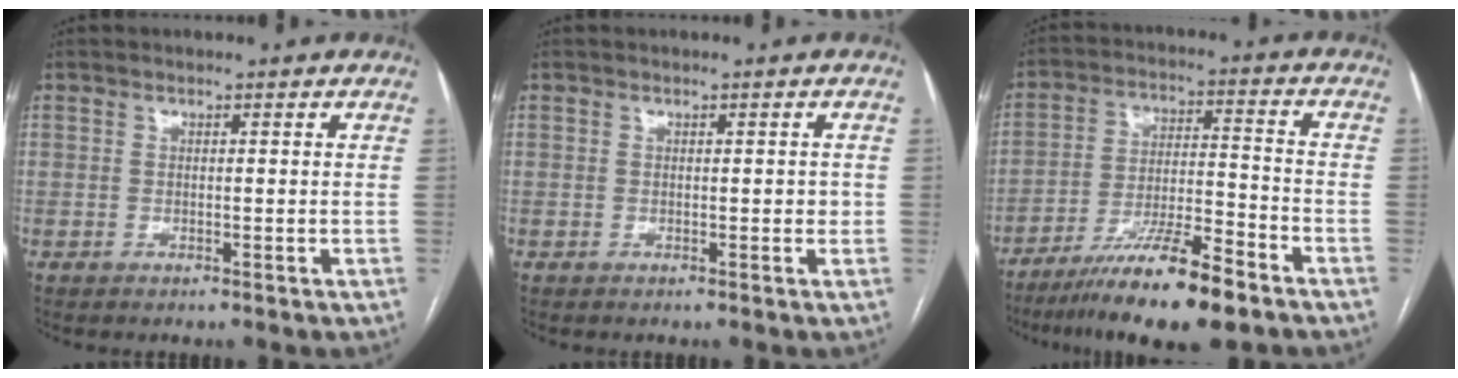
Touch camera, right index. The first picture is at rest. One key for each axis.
{"total": 1.1, "fx": 0.0, "fy": 0.6, "fz": 0.9, "tx": -0.009, "ty": 0.002, "tz": -0.001}
{"total": 14.0, "fx": -9.8, "fy": 1.4, "fz": 9.9, "tx": -0.176, "ty": -0.020, "tz": -0.169}